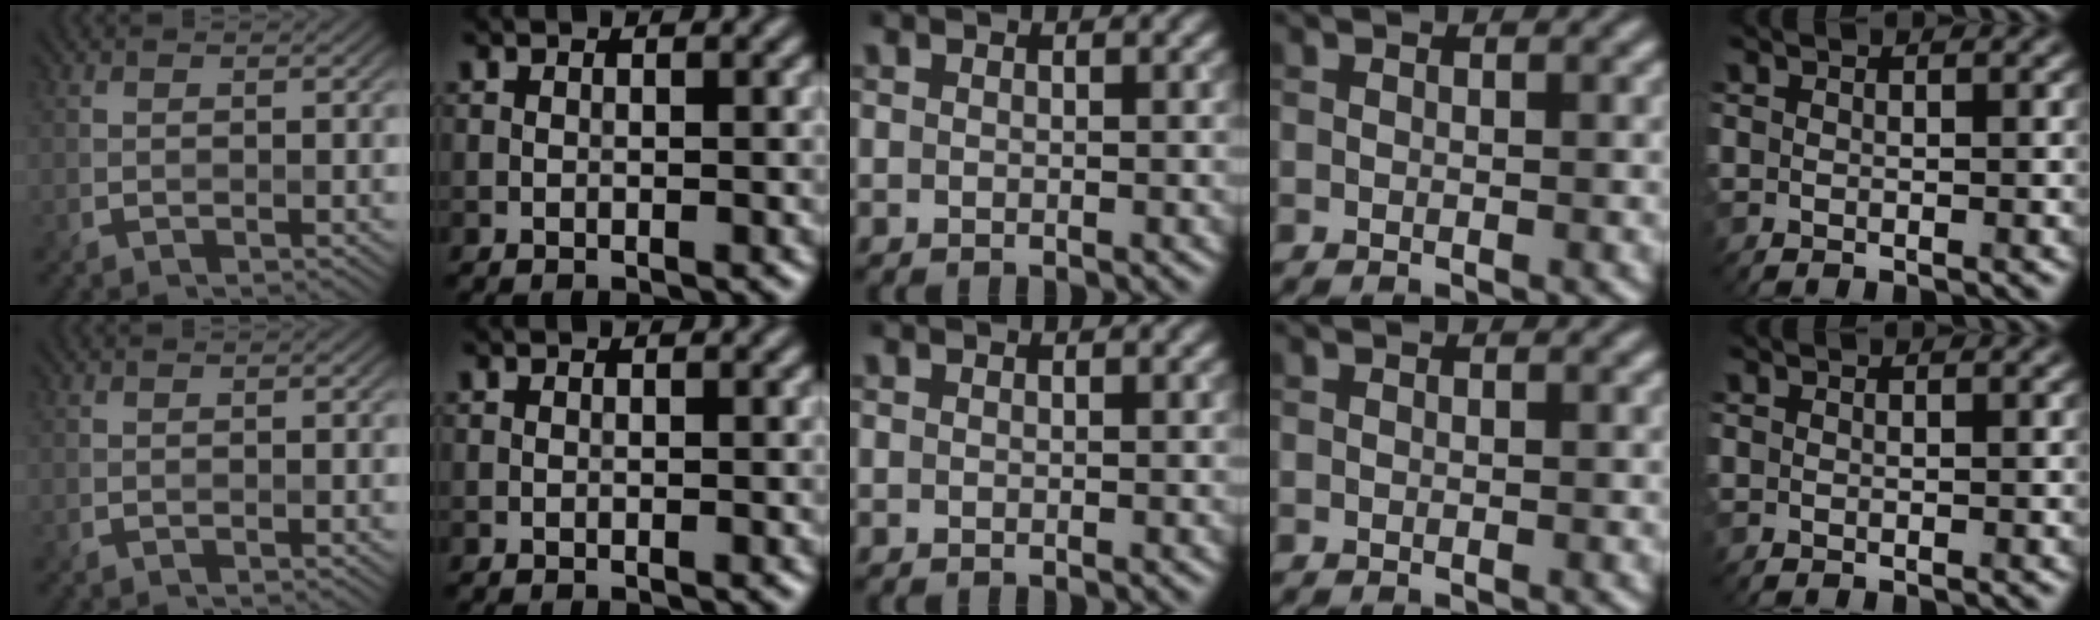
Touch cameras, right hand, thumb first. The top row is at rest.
{}